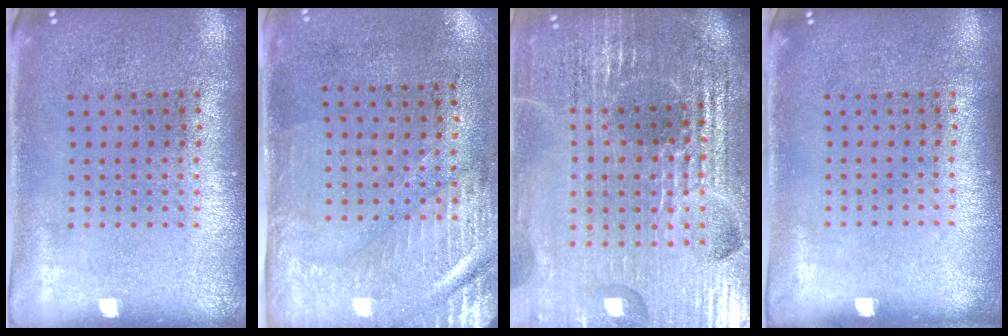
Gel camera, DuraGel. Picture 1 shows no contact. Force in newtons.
{"total": 2.9, "press": 2.5, "slide": 1.5}
{"total": 6.4, "press": 5.7, "slide": 2.9}
{"total": 0.0}